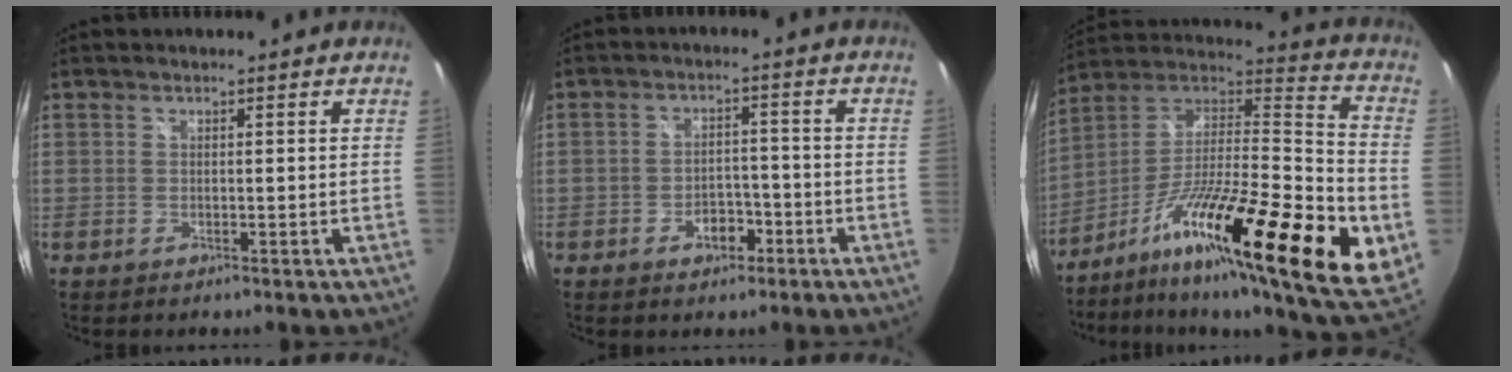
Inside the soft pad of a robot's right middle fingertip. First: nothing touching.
{"total": 4.3, "force": [-2.3, 2.8, 2.2], "torque": [-0.044, 0.008, -0.027]}
{"total": 32.2, "force": [-10.5, 7.4, 29.5], "torque": [-0.454, -0.022, -0.183]}